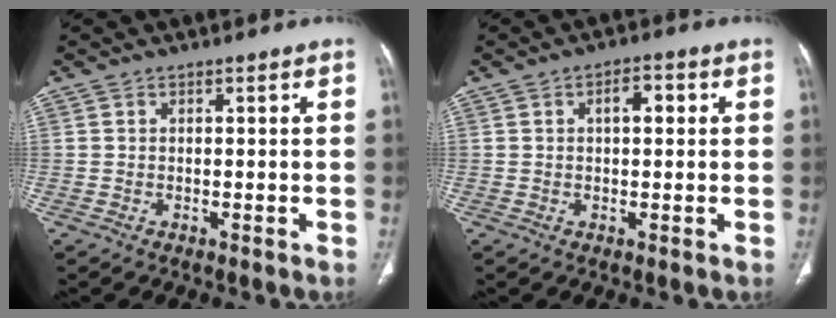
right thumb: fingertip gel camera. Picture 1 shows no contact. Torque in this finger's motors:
{"motor_torque": [-0.25, 0.49, 0.46, -0.51, 0.18]}